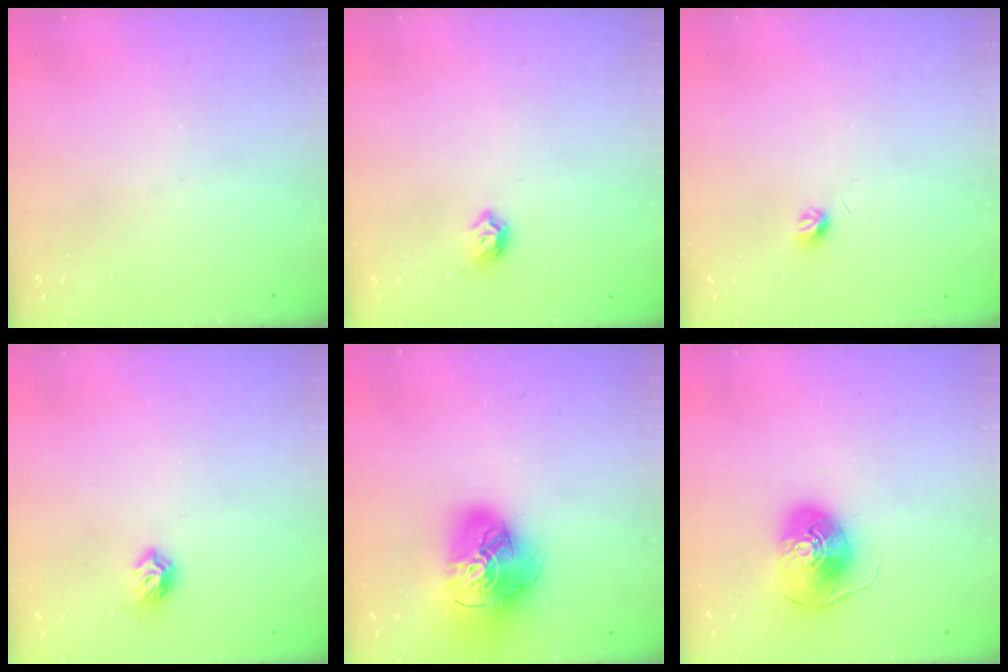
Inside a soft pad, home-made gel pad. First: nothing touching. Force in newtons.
{"total": 5.7, "press": 5.6, "slide": 1.0}
{"total": 3.6, "press": 3.5, "slide": 0.7}
{"total": 6.1, "press": 6.0, "slide": 1.2}
{"total": 20.2, "press": 20.1, "slide": 2.2}
{"total": 8.8, "press": 8.8, "slide": 0.8}